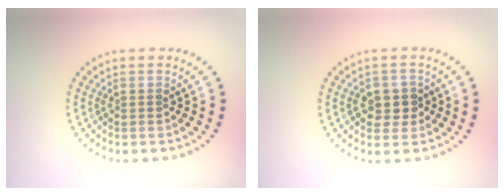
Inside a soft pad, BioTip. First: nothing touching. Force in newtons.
{"total": 2.6, "press": 2.5, "slide": 0.3}